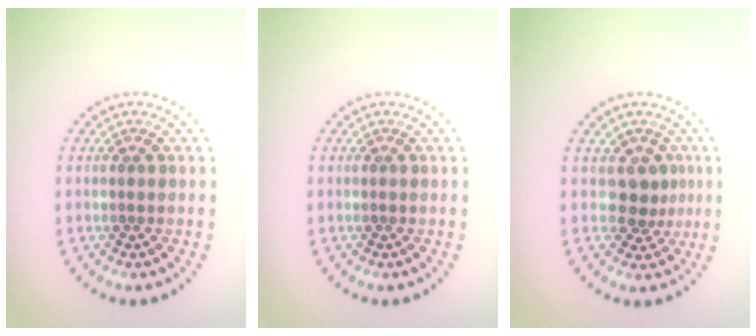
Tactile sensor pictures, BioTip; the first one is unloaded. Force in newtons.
{"total": 0.0}
{"total": 2.2, "press": 1.7, "slide": 1.3}